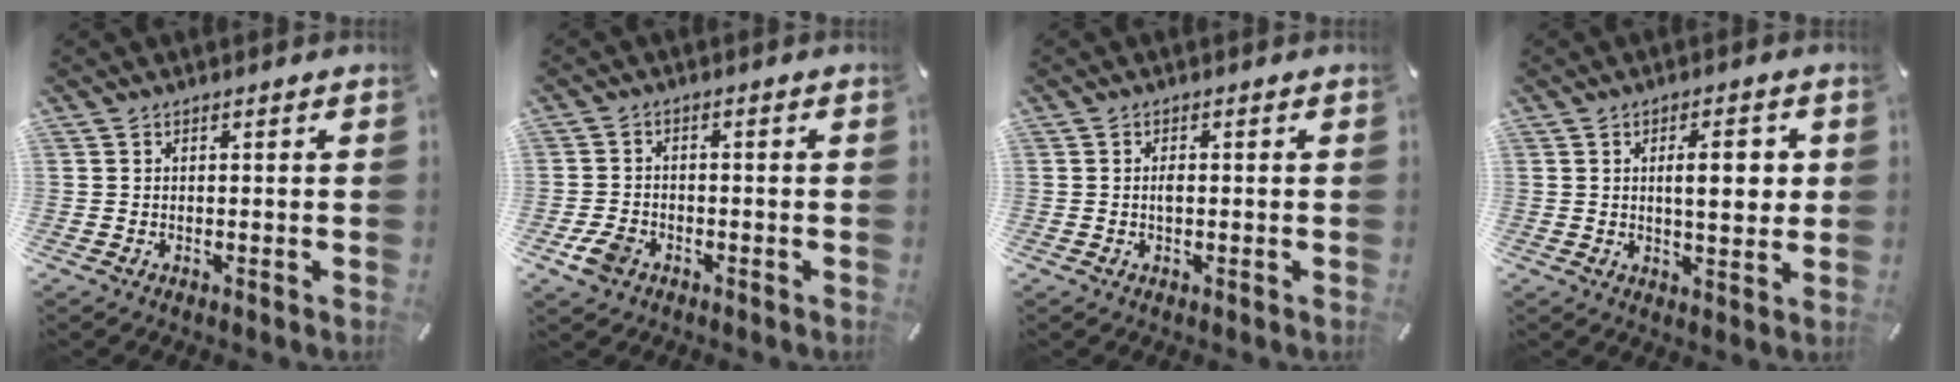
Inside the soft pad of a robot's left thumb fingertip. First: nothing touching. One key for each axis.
{"total": 4.9, "fx": -2.5, "fy": 3.5, "fz": 2.3, "tx": -0.055, "ty": 0.007, "tz": -0.048}
{"total": 1.7, "fx": -0.1, "fy": 0.8, "fz": 1.5, "tx": -0.028, "ty": 0.001, "tz": -0.003}
{"total": 8.4, "fx": 1.7, "fy": 3.3, "fz": 7.6, "tx": -0.108, "ty": -0.005, "tz": 0.019}